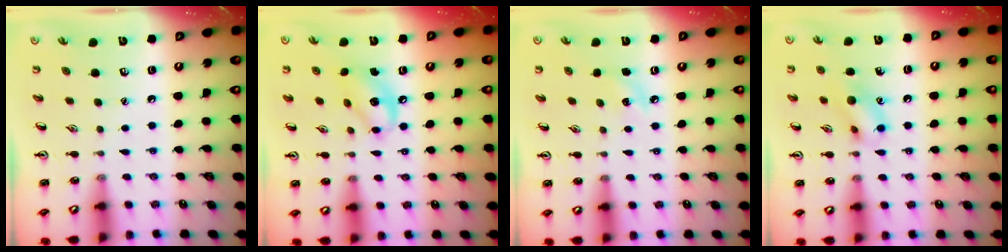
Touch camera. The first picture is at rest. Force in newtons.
{"total": 8.1, "press": 8.0, "slide": 1.6}
{"total": 5.1, "press": 4.8, "slide": 1.6}
{"total": 10.9, "press": 10.8, "slide": 1.0}